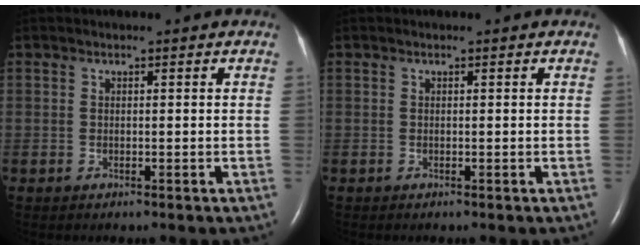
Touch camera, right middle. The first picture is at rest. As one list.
[{"total": 0.0}]